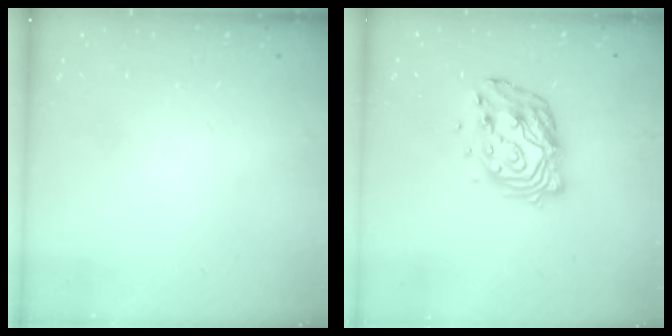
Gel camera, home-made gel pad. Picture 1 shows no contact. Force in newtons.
{"total": 14.0, "press": 13.9, "slide": 1.7}